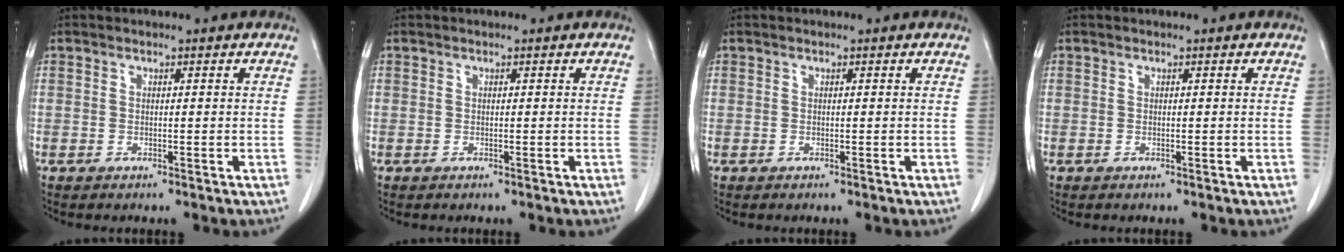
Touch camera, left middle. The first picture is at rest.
{"total": 0.0}
{"total": 0.0}
{"total": 0.0}